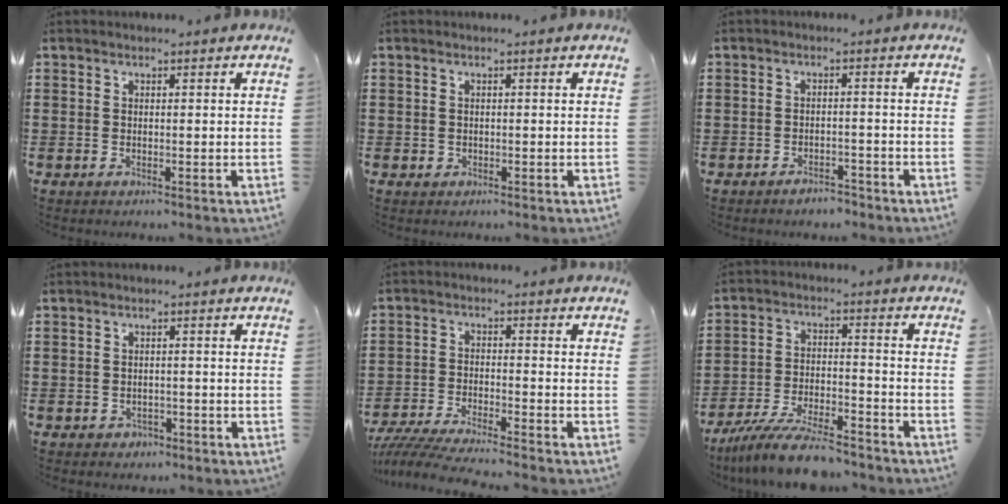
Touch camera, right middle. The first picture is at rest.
{"total": 0.6, "force": [0.0, 0.5, 0.2], "torque": [-0.005, 0.003, -0.001]}
{"total": 2.0, "force": [-1.9, 0.5, 0.3], "torque": [-0.011, 0.002, -0.040]}
{"total": 1.2, "force": [-0.8, 0.8, 0.1], "torque": [-0.008, 0.001, -0.020]}
{"total": 5.0, "force": [-4.8, 0.0, 1.4], "torque": [-0.046, -0.015, -0.101]}
{"total": 9.5, "force": [-8.4, 1.4, 4.2], "torque": [-0.078, 0.016, -0.160]}